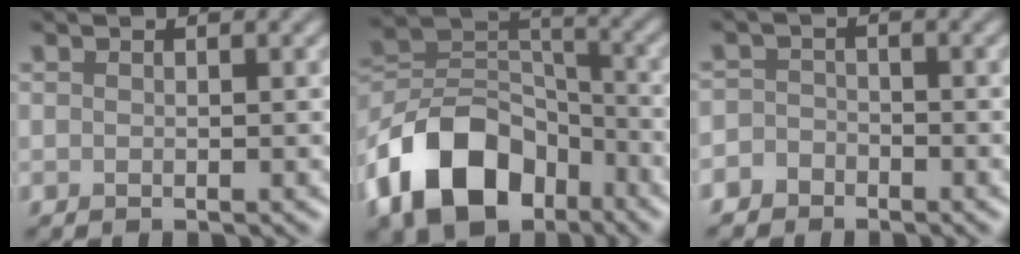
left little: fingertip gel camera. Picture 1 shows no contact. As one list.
[{"total": 11.5, "force": [-6.4, 7.2, 6.4], "torque": [-0.119, 0.002, -0.130]}, {"total": 2.3, "force": [-1.6, 1.7, 0.1], "torque": [0.025, 0.006, -0.035]}]